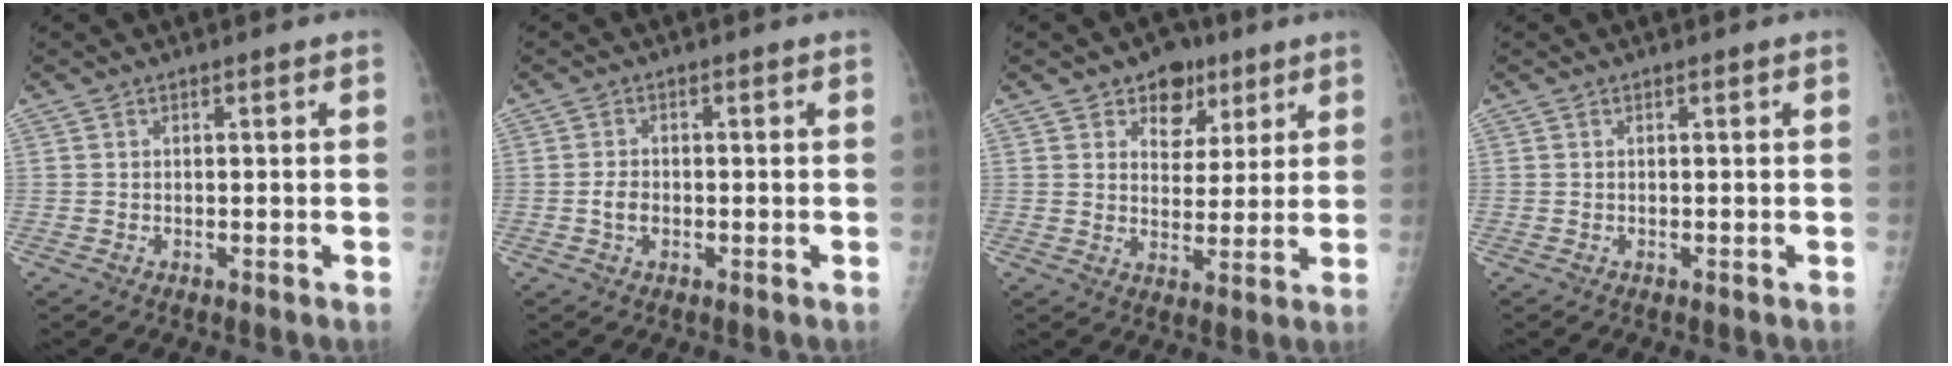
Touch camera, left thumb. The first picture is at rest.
{"total": 2.6, "force": [-0.6, 1.8, 1.8], "torque": [-0.028, 0.005, -0.013]}
{"total": 7.9, "force": [4.6, 5.7, 2.8], "torque": [-0.005, -0.017, 0.069]}
{"total": 0.0}